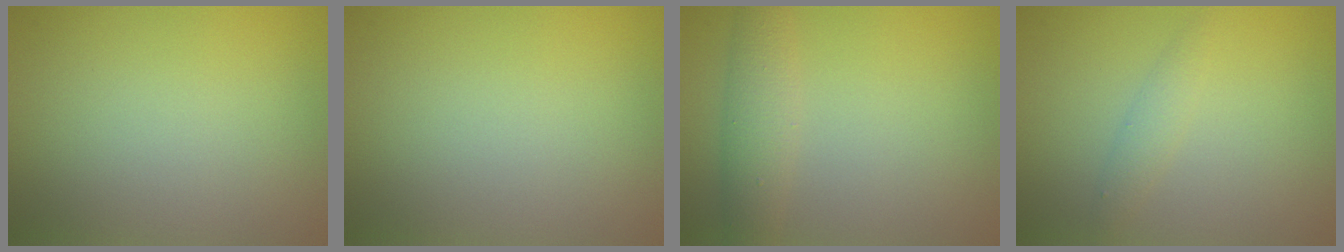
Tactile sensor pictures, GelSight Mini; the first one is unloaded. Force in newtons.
{"total": 0.0}
{"total": 2.8, "press": 2.8, "slide": 0.0}
{"total": 1.4, "press": 1.4, "slide": 0.1}